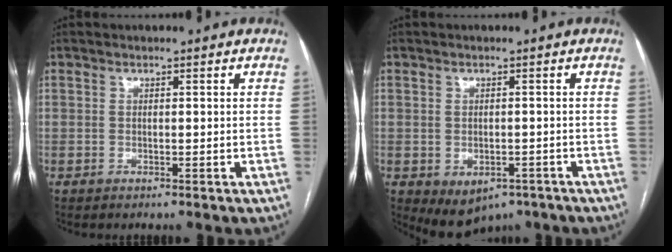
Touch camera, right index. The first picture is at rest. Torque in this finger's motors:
{"motor_torque": [1.47, -0.67, 0.19, 0.02]}